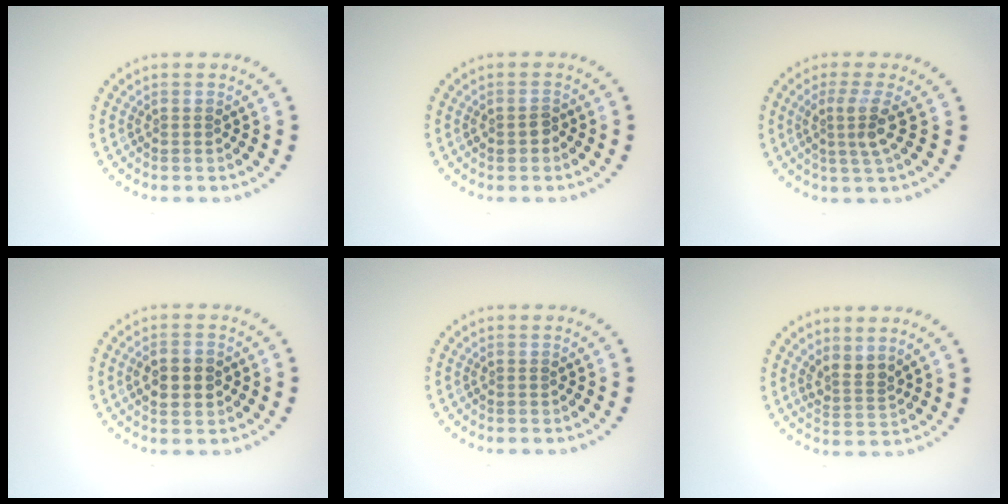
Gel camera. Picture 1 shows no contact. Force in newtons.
{"total": 1.1, "press": 1.1, "slide": 0.2}
{"total": 2.7, "press": 2.0, "slide": 1.9}
{"total": 3.6, "press": 3.6, "slide": 0.0}
{"total": 0.0}
{"total": 2.3, "press": 1.7, "slide": 1.5}